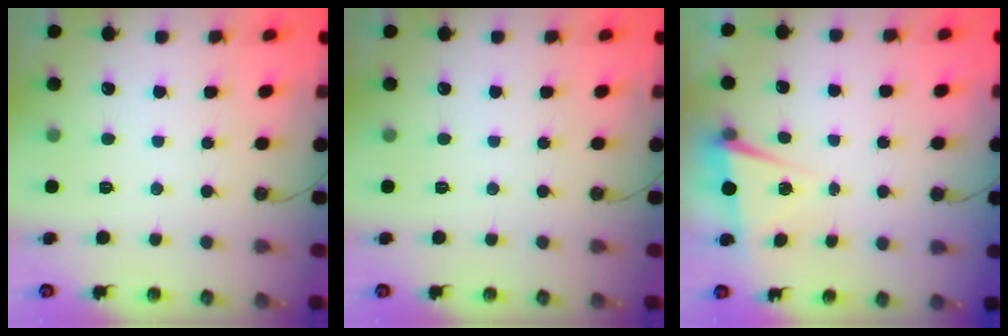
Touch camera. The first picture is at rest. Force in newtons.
{"total": 0.0}
{"total": 1.9, "press": 1.4, "slide": 1.3}